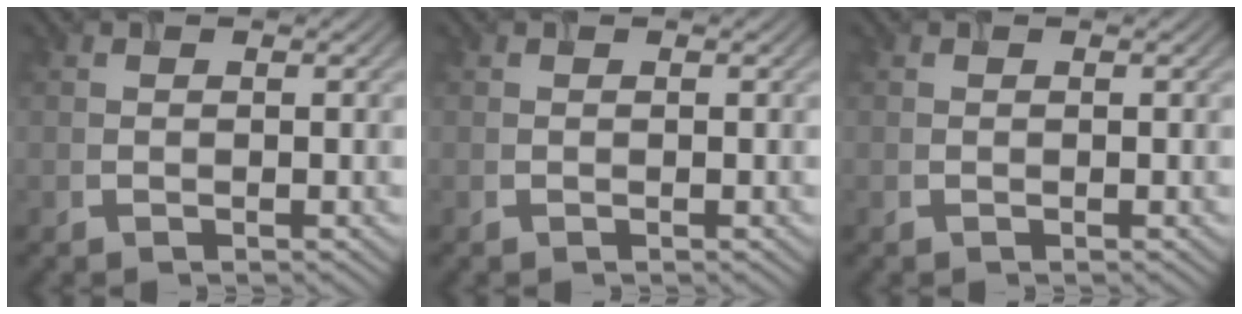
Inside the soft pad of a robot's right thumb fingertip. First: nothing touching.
{"total": 0.0}
{"total": 0.0}